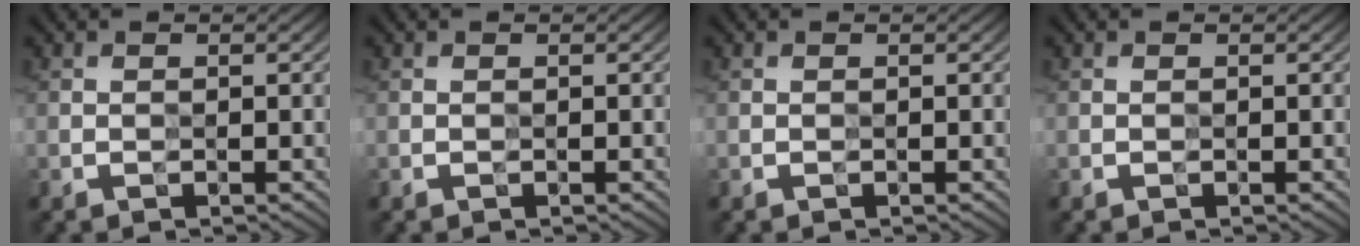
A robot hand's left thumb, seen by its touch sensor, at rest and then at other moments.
{"total": 0.0}
{"total": 0.0}
{"total": 0.0}